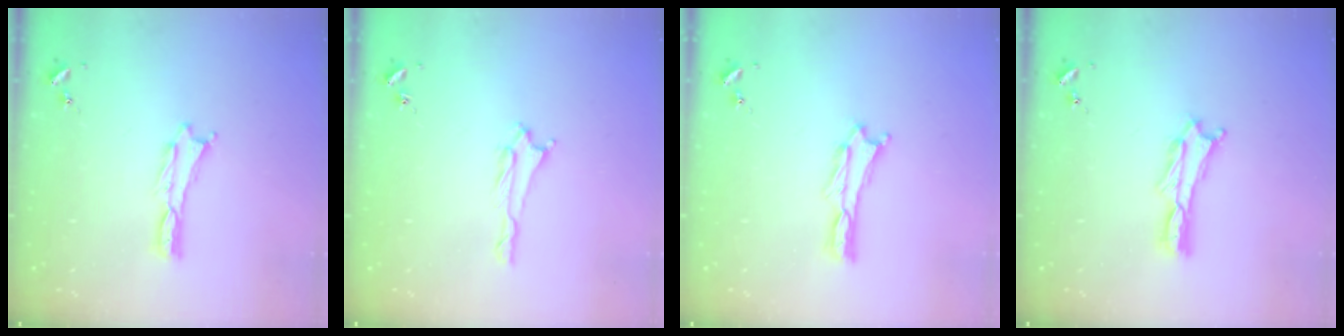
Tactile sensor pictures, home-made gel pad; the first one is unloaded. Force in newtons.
{"total": 1.7, "press": 1.7, "slide": 0.3}
{"total": 0.5, "press": 0.5, "slide": 0.2}
{"total": 1.1, "press": 1.1, "slide": 0.2}